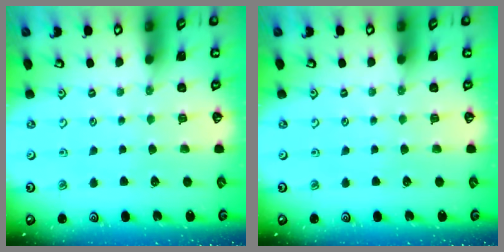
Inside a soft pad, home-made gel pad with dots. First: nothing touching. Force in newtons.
{"total": 0.0}